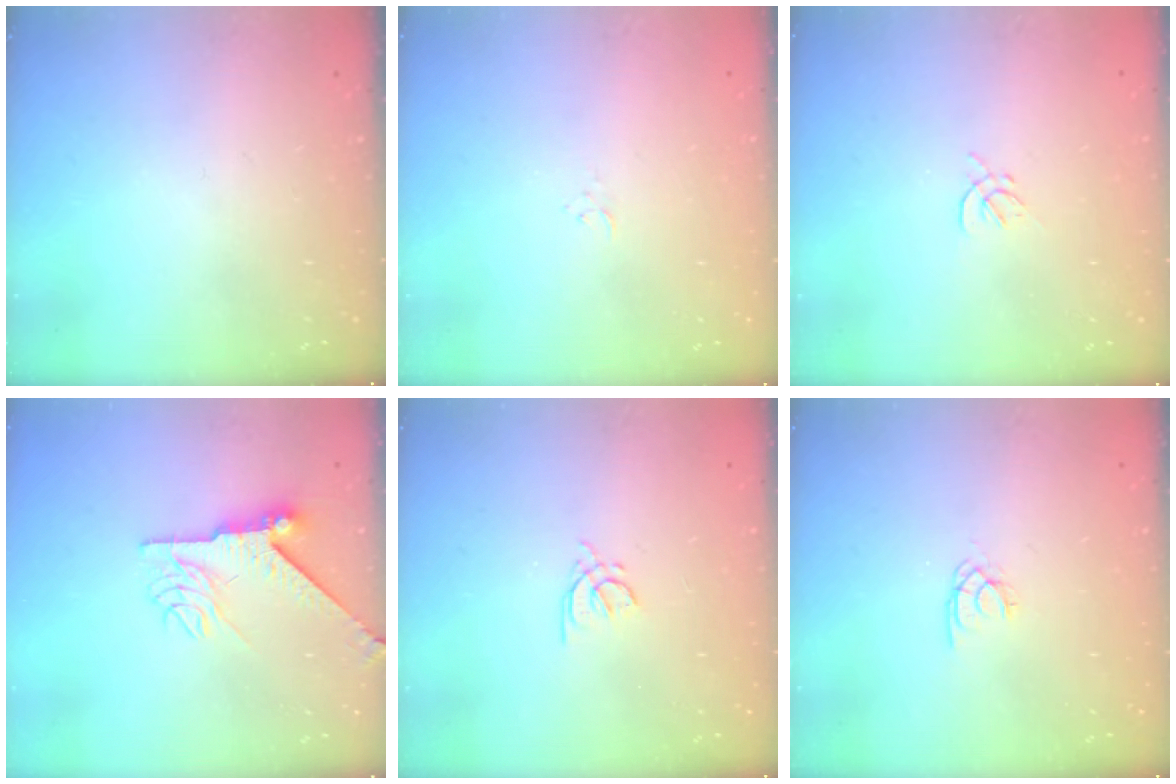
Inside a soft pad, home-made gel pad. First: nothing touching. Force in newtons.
{"total": 1.5, "press": 1.5, "slide": 0.2}
{"total": 1.7, "press": 1.6, "slide": 0.6}
{"total": 8.3, "press": 8.2, "slide": 0.9}
{"total": 3.8, "press": 3.8, "slide": 0.7}
{"total": 1.7, "press": 1.7, "slide": 0.2}